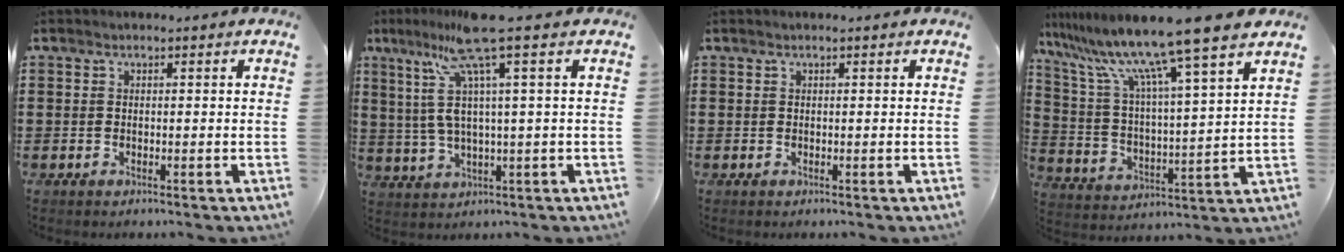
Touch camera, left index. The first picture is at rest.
{"total": 9.4, "force": [4.7, 0.0, 8.2], "torque": [-0.197, -0.024, 0.071]}
{"total": 0.0}
{"total": 12.1, "force": [10.1, -0.8, 6.6], "torque": [-0.168, -0.066, 0.163]}